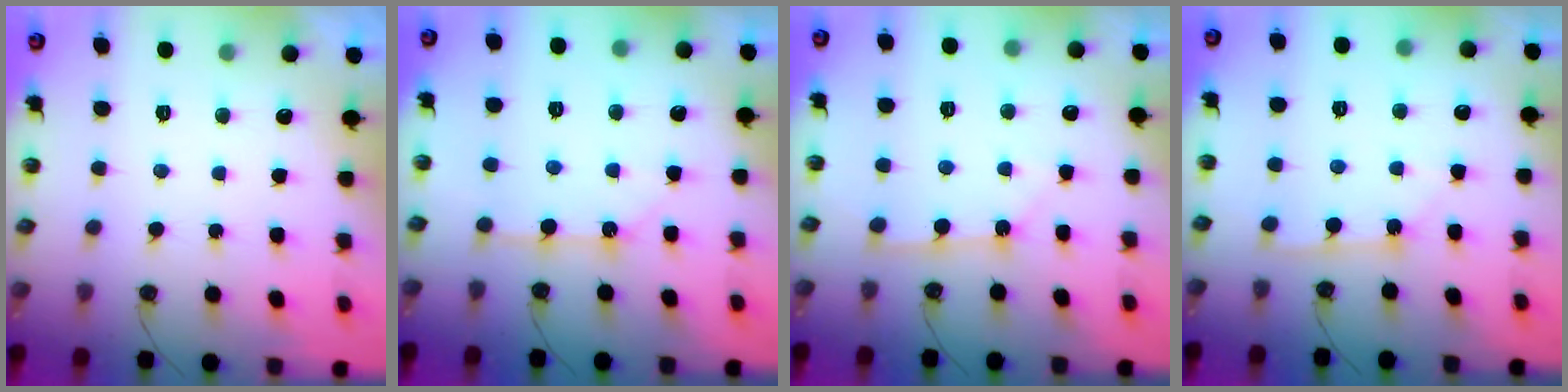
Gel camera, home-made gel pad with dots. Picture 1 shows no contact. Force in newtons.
{"total": 11.0, "press": 11.0, "slide": 1.1}
{"total": 2.4, "press": 2.4, "slide": 0.3}
{"total": 2.5, "press": 2.5, "slide": 0.2}